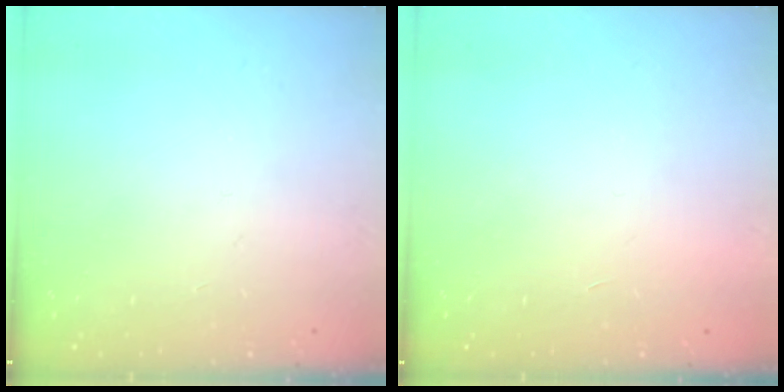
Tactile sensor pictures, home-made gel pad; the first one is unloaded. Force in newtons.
{"total": 1.7, "press": 1.7, "slide": 0.1}